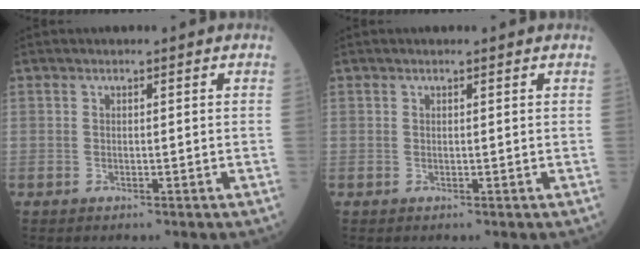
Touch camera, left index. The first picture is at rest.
{"total": 0.8, "force": [0.7, 0.0, 0.4], "torque": [-0.010, 0.005, 0.011]}